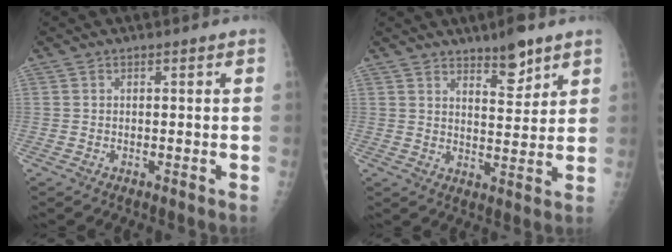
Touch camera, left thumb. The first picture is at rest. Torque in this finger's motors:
{"motor_torque": [0.42, 0.45, 0.20, 0.03, 0.03]}